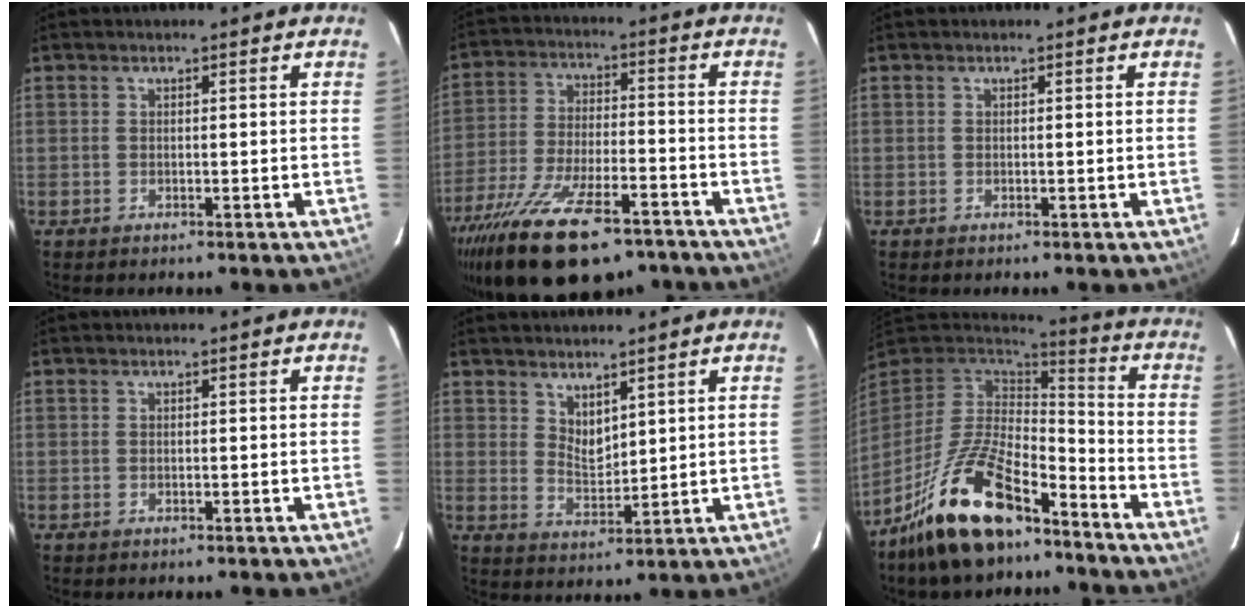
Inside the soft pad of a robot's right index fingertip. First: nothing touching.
{"total": 23.7, "force": [-16.6, 8.6, 14.6], "torque": [-0.288, -0.050, -0.265]}
{"total": 0.0}
{"total": 0.0}
{"total": 4.4, "force": [3.5, 1.9, 2.0], "torque": [-0.030, -0.006, 0.066]}
{"total": 19.6, "force": [-13.4, 7.3, 12.2], "torque": [-0.248, -0.013, -0.240]}